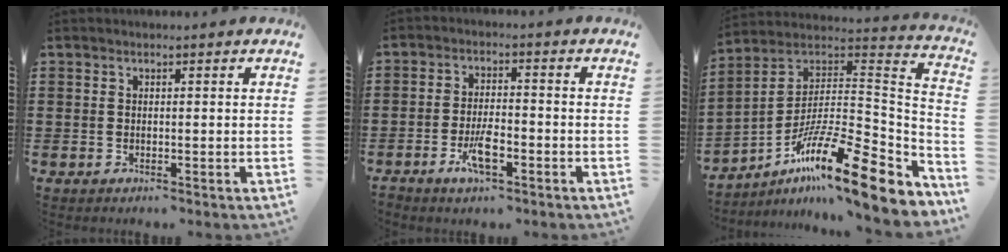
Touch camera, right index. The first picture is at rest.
{"total": 5.0, "force": [-2.5, 1.8, 3.9], "torque": [-0.085, 0.003, -0.050]}
{"total": 16.7, "force": [-10.2, 2.8, 12.9], "torque": [-0.213, -0.001, -0.180]}